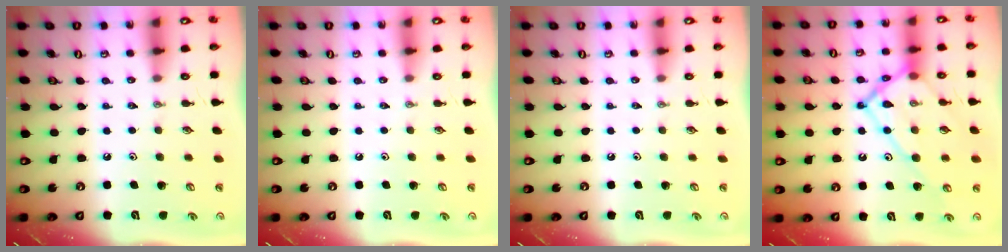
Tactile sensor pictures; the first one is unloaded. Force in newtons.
{"total": 0.0}
{"total": 0.0}
{"total": 15.7, "press": 15.6, "slide": 1.6}